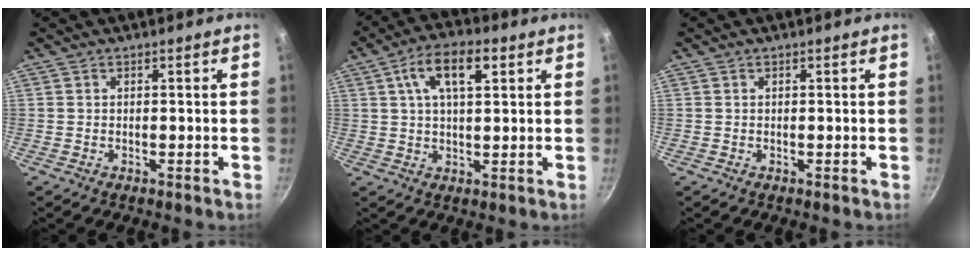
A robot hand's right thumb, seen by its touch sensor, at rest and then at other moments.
{"total": 10.0, "force": [3.8, 4.5, 8.1], "torque": [-0.130, 0.007, 0.059]}
{"total": 0.0}